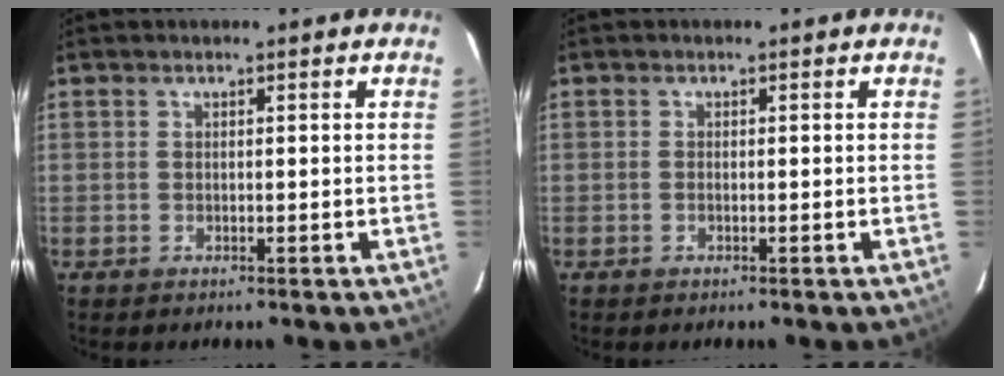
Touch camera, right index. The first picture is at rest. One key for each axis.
{"total": 0.0}